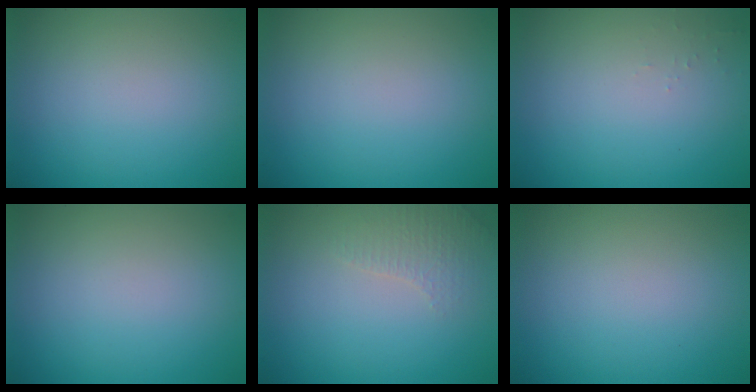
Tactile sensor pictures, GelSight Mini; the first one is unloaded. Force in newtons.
{"total": 0.0}
{"total": 0.5, "press": 0.5, "slide": 0.2}
{"total": 0.0}
{"total": 2.0, "press": 1.9, "slide": 0.5}
{"total": 0.0}